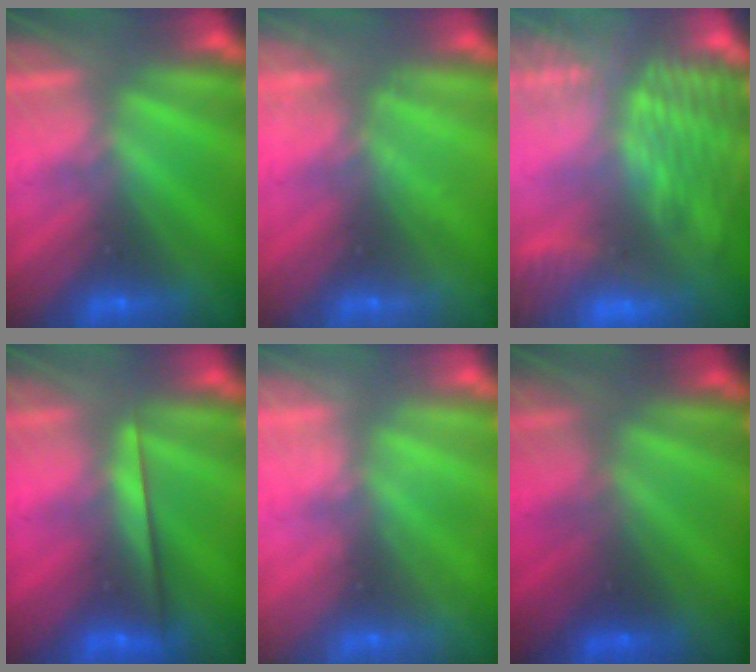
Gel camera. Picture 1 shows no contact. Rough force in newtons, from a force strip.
{"total": 2.2}
{"total": 9.6}
{"total": 2.3}
{"total": 2.0}
{"total": 2.8}